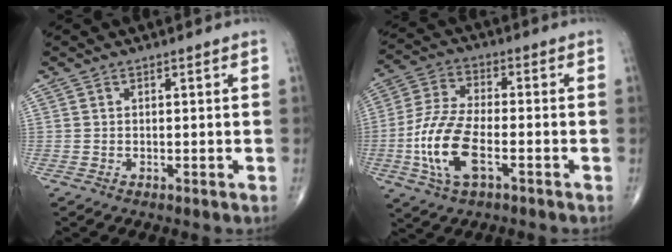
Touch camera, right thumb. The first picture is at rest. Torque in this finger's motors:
{"motor_torque": [0.05, 0.29, 0.78, 0.28, 0.44]}